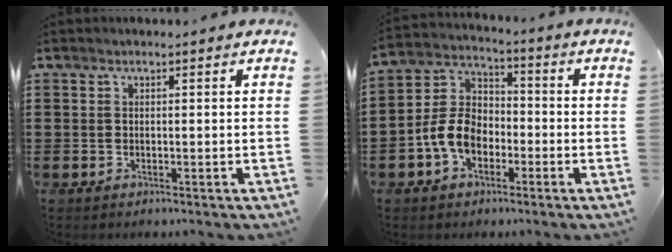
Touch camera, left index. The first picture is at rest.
{"total": 7.6, "force": [-3.2, 5.2, 4.5], "torque": [-0.126, 0.006, -0.071]}